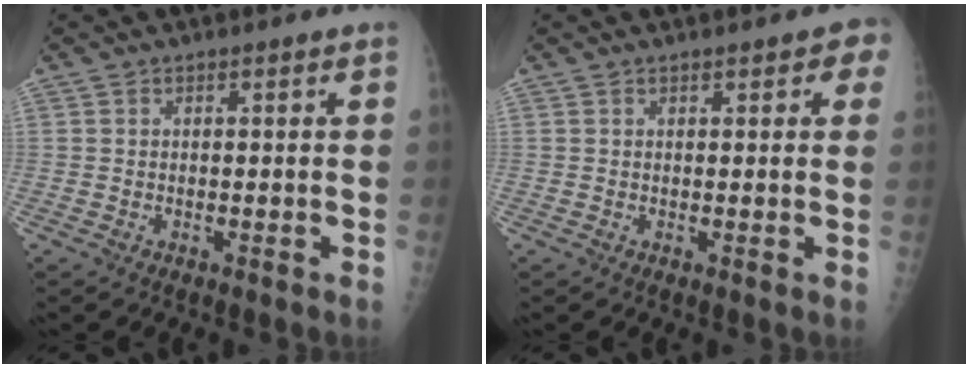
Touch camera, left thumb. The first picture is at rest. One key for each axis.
{"total": 3.4, "fx": 1.7, "fy": 1.6, "fz": 2.5, "tx": -0.007, "ty": -0.001, "tz": 0.014}